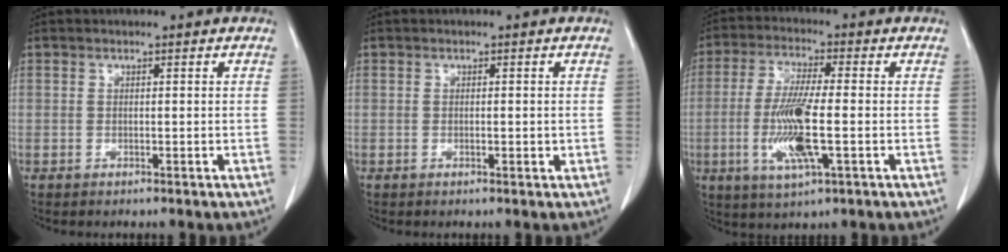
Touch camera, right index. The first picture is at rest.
{"total": 0.9, "force": [-0.2, 0.2, 0.9], "torque": [-0.014, 0.000, -0.002]}
{"total": 10.5, "force": [-2.4, 1.1, 10.2], "torque": [-0.209, -0.015, -0.048]}